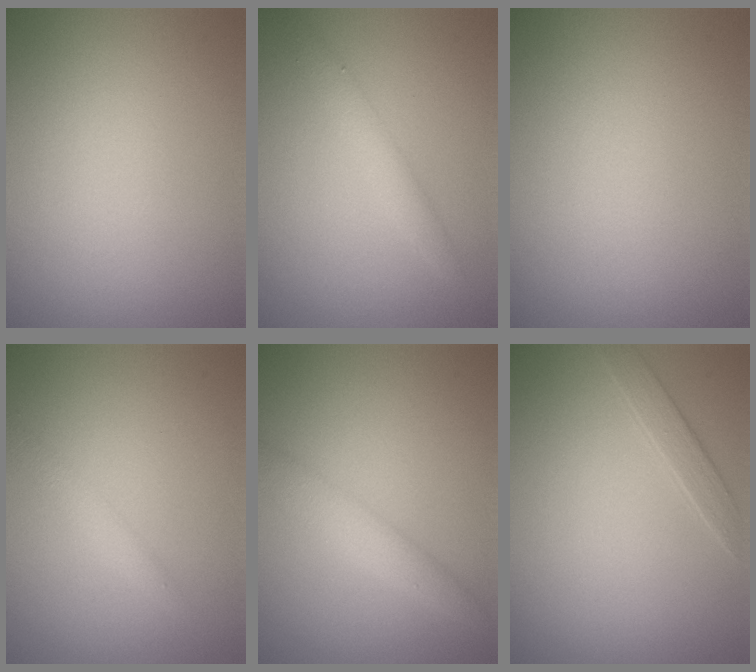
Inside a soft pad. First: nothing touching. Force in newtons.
{"total": 2.2, "press": 2.2, "slide": 0.0}
{"total": 0.0}
{"total": 1.4, "press": 1.4, "slide": 0.0}
{"total": 2.9, "press": 2.9, "slide": 0.1}
{"total": 1.4, "press": 1.4, "slide": 0.1}